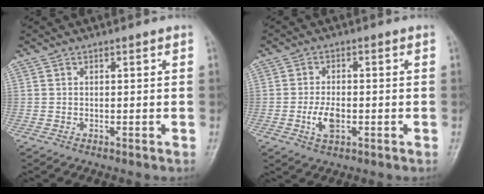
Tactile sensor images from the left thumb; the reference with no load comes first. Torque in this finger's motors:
{"motor_torque": [-0.39, 0.64, 0.15, 0.02, 0.02]}